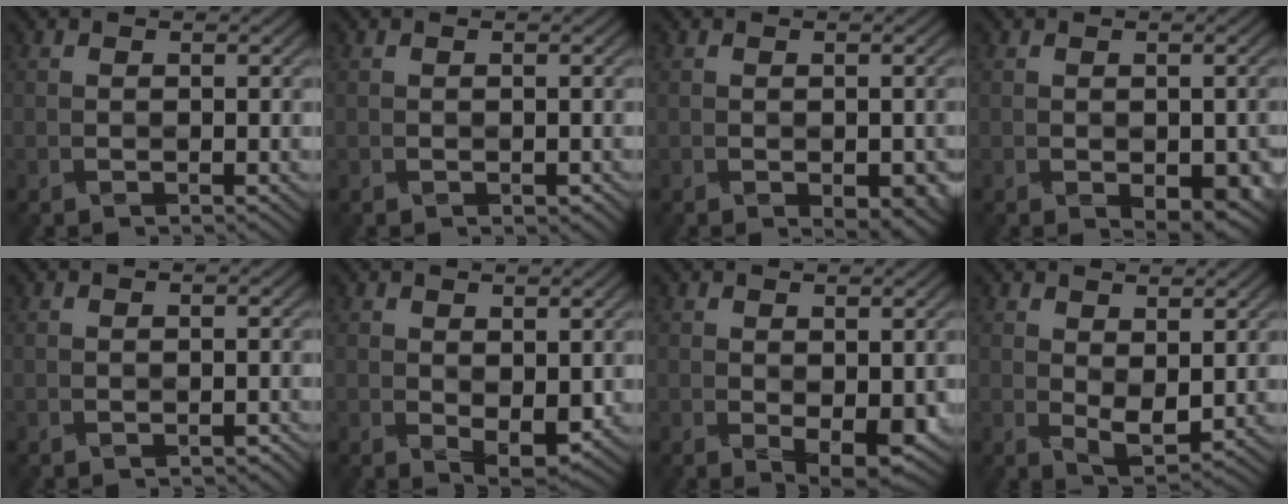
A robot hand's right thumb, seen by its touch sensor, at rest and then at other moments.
{"total": 0.7, "force": [-0.3, 0.4, 0.5], "torque": [-0.009, -0.004, -0.003]}
{"total": 3.4, "force": [-1.4, 1.7, 2.6], "torque": [-0.037, -0.016, -0.012]}
{"total": 4.0, "force": [-1.6, 2.0, 3.1], "torque": [-0.047, -0.017, -0.018]}
{"total": 0.9, "force": [-0.7, 0.4, 0.5], "torque": [-0.007, -0.004, -0.009]}
{"total": 3.1, "force": [0.1, 1.5, 2.7], "torque": [-0.048, -0.007, 0.005]}
{"total": 3.8, "force": [-0.7, 1.8, 3.3], "torque": [-0.053, -0.010, -0.006]}
{"total": 3.4, "force": [1.1, 1.6, 2.8], "torque": [-0.057, -0.006, 0.020]}